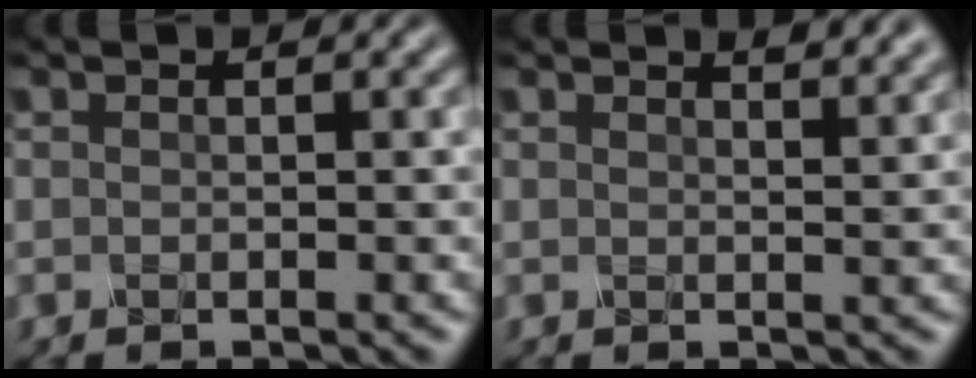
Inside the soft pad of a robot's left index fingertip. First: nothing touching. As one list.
[{"total": 2.7, "force": [2.3, 0.7, 1.2], "torque": [-0.010, 0.008, 0.018]}]